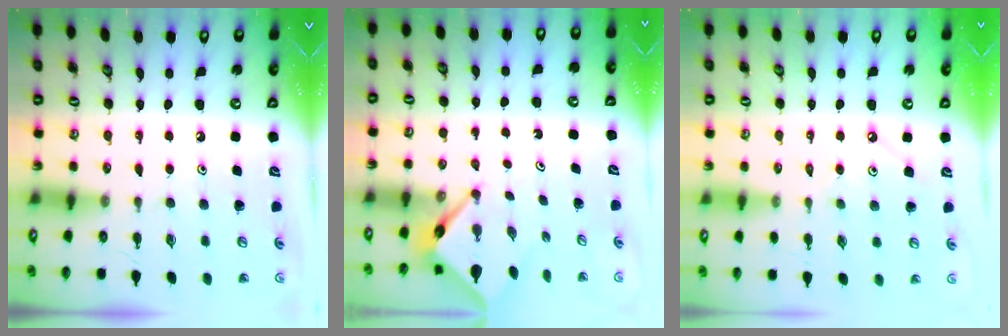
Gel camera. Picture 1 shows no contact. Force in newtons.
{"total": 3.9, "press": 3.9, "slide": 0.2}
{"total": 2.6, "press": 2.6, "slide": 0.4}